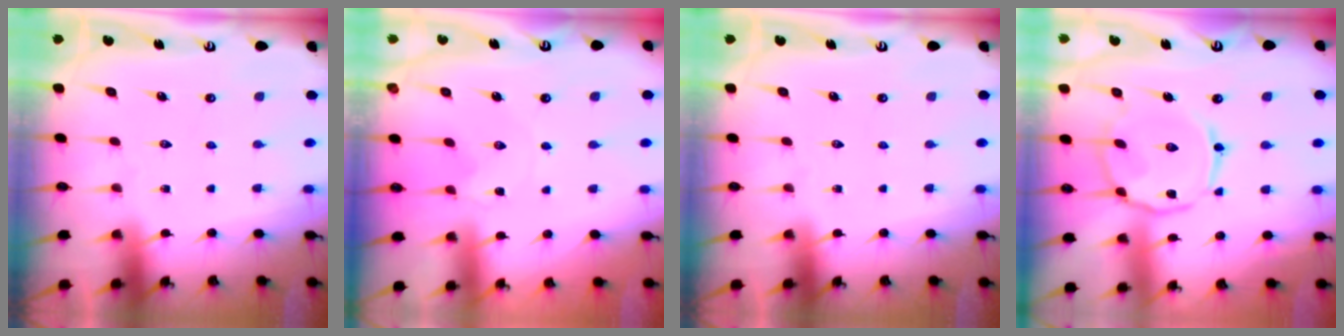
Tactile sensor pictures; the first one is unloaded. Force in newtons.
{"total": 0.0}
{"total": 0.0}
{"total": 9.5, "press": 9.5, "slide": 0.7}